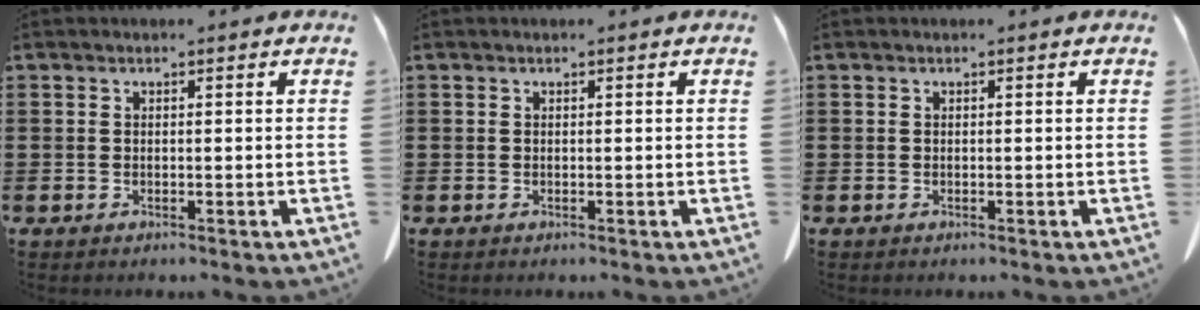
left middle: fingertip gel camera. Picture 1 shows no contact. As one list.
[{"total": 0.0}, {"total": 0.0}]